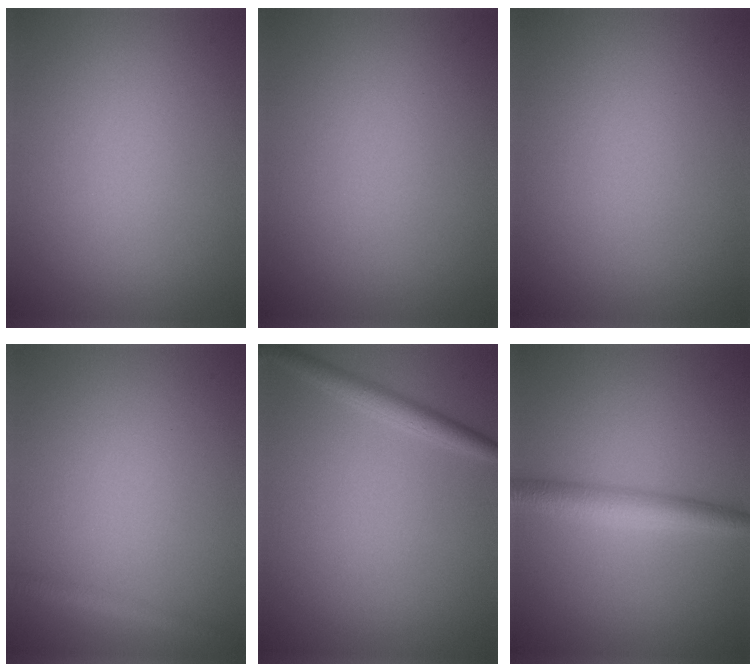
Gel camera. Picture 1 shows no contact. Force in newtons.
{"total": 0.0}
{"total": 0.0}
{"total": 1.3, "press": 1.3, "slide": 0.0}
{"total": 2.0, "press": 2.0, "slide": 0.1}
{"total": 3.5, "press": 3.5, "slide": 0.1}